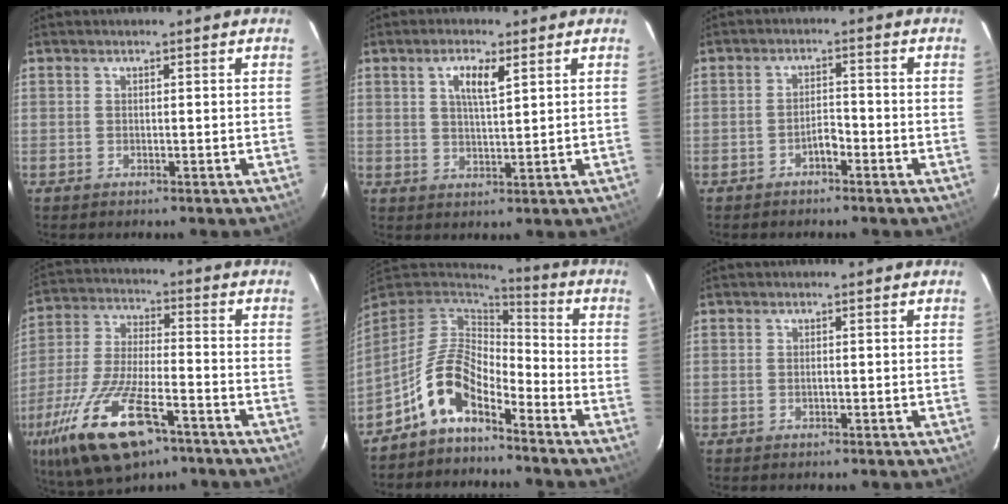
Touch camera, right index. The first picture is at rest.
{"total": 4.6, "force": [2.2, 1.3, 3.9], "torque": [-0.070, 0.004, 0.039]}
{"total": 2.5, "force": [-1.9, 0.8, 1.5], "torque": [-0.028, 0.008, -0.031]}
{"total": 19.8, "force": [-11.2, 7.2, 14.7], "torque": [-0.308, -0.046, -0.205]}
{"total": 10.1, "force": [-6.6, 4.1, 6.5], "torque": [-0.137, 0.019, -0.135]}
{"total": 0.0}